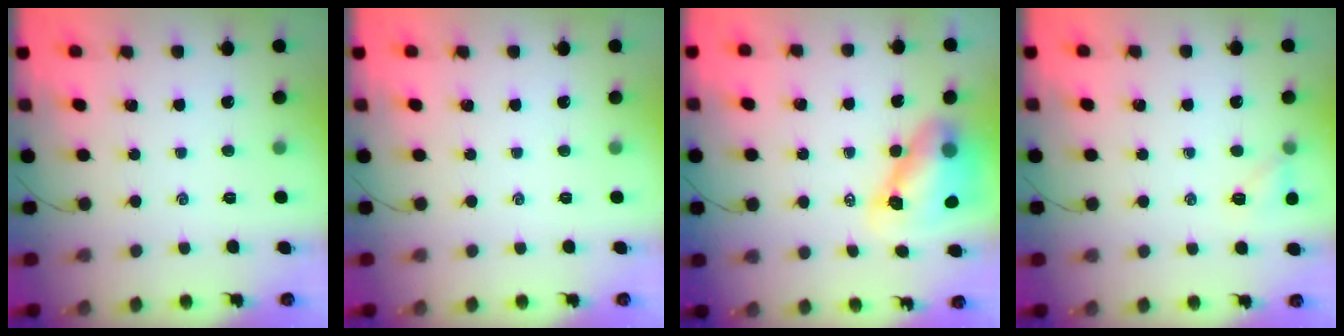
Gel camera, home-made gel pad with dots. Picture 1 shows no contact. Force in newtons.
{"total": 0.0}
{"total": 9.0, "press": 8.6, "slide": 2.4}
{"total": 6.0, "press": 5.8, "slide": 1.2}